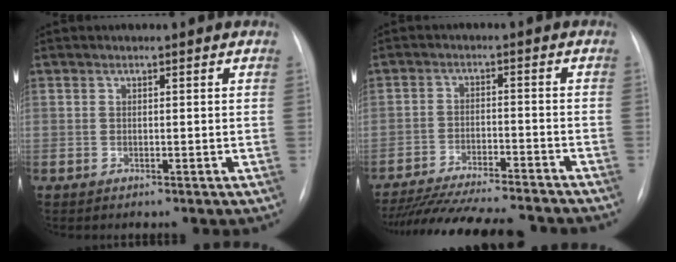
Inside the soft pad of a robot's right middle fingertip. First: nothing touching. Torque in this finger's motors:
{"motor_torque": [0.66, -0.64, 0.22, 0.12]}